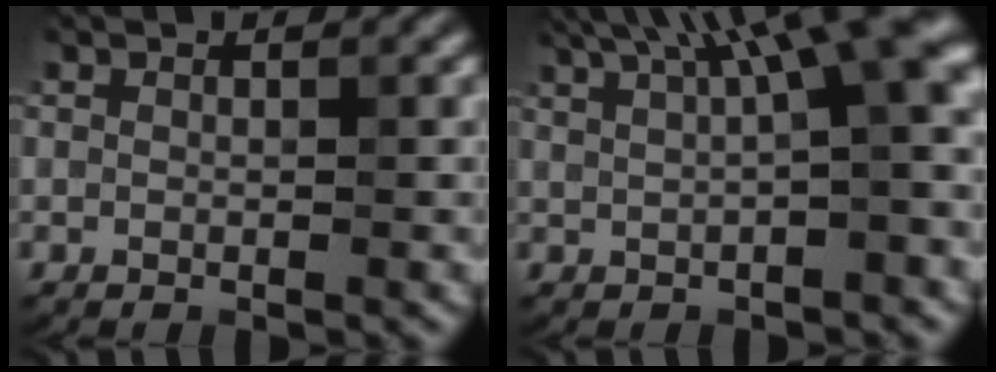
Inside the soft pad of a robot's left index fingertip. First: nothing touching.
{"total": 11.2, "force": [4.8, 2.9, 9.8], "torque": [-0.121, 0.031, 0.076]}